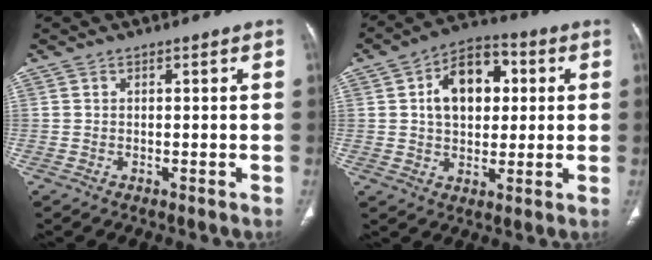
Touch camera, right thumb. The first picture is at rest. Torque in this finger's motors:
{"motor_torque": [0.60, 2.62, 1.01, 0.09, 0.11]}